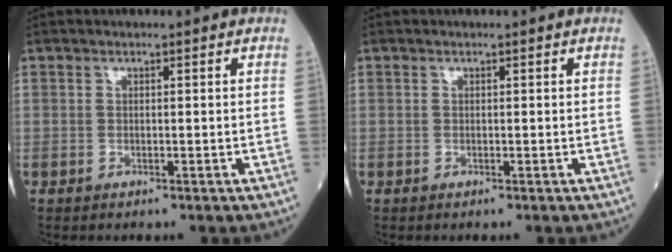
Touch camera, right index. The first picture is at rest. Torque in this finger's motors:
{"motor_torque": [0.00, 0.00, 0.00, 0.00]}